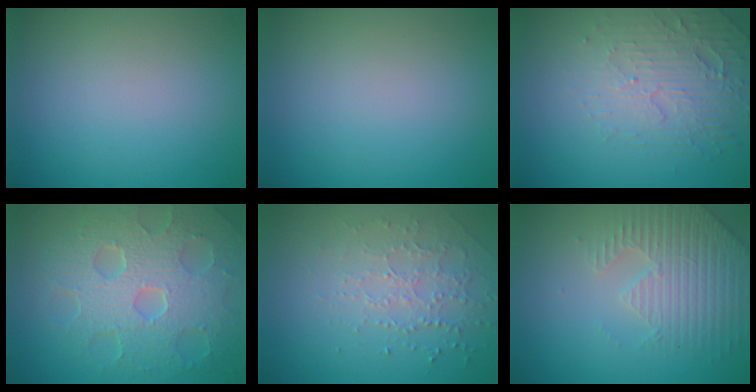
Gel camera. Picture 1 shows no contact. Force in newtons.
{"total": 0.0}
{"total": 5.2, "press": 3.2, "slide": 4.0}
{"total": 8.6, "press": 6.0, "slide": 6.1}
{"total": 1.7, "press": 1.5, "slide": 0.8}
{"total": 4.4, "press": 4.3, "slide": 1.0}